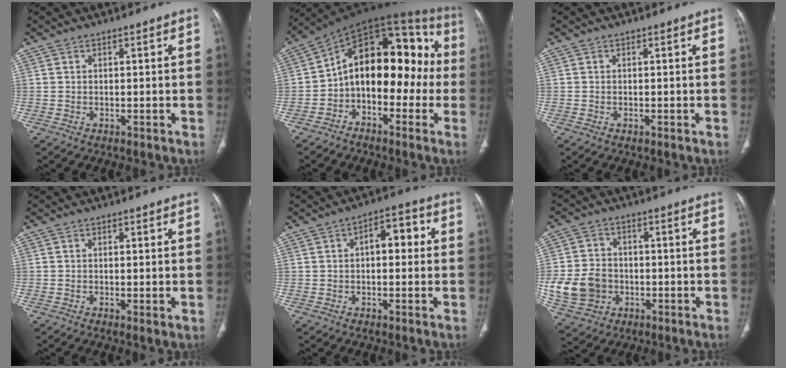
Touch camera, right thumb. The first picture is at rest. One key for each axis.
{"total": 18.9, "fx": -1.7, "fy": 11.4, "fz": 15.0, "tx": -0.172, "ty": 0.073, "tz": -0.039}
{"total": 0.0}
{"total": 1.2, "fx": -0.2, "fy": 0.3, "fz": 1.2, "tx": -0.026, "ty": -0.007, "tz": -0.004}
{"total": 6.4, "fx": 0.8, "fy": 3.5, "fz": 5.3, "tx": -0.056, "ty": 0.023, "tz": 0.003}
{"total": 11.2, "fx": -2.1, "fy": 9.4, "fz": 5.7, "tx": -0.098, "ty": 0.011, "tz": -0.031}